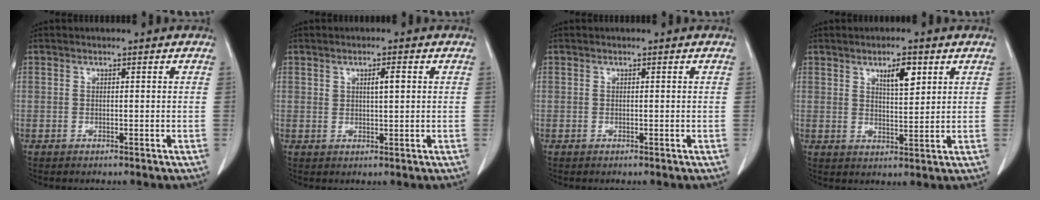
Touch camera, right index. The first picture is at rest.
{"total": 2.3, "force": [0.8, 0.5, 2.1], "torque": [-0.034, 0.000, 0.013]}
{"total": 0.0}
{"total": 5.0, "force": [2.6, 1.4, 4.0], "torque": [-0.070, -0.001, 0.046]}